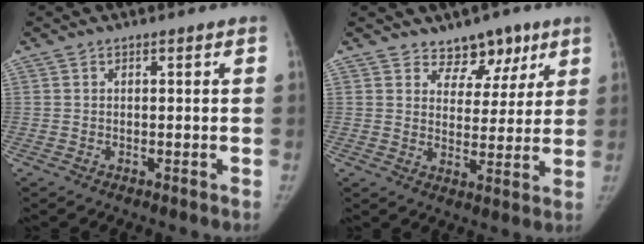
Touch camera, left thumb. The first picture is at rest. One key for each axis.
{"total": 7.4, "fx": 5.2, "fy": 4.8, "fz": 2.2, "tx": 0.014, "ty": -0.029, "tz": 0.080}